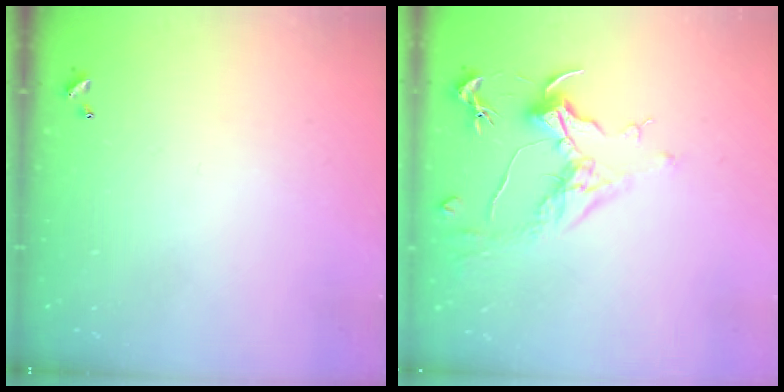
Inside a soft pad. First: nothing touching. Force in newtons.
{"total": 1.6, "press": 1.4, "slide": 0.8}